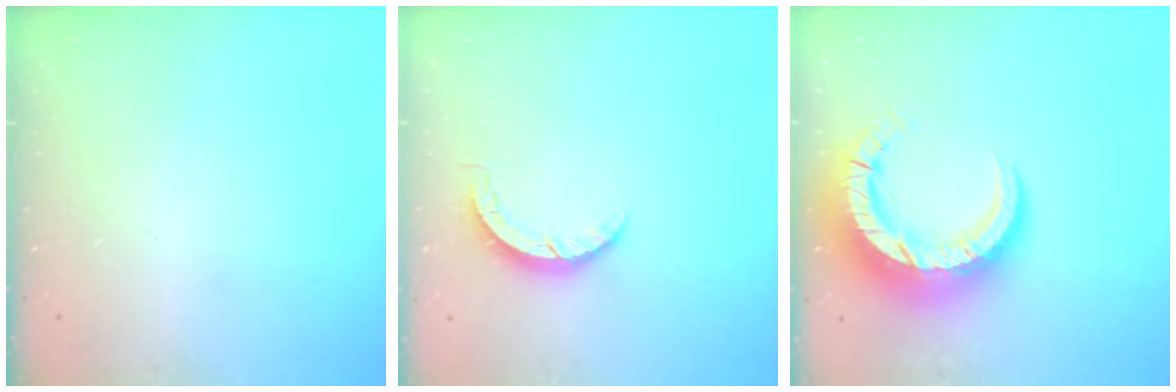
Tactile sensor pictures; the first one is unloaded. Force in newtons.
{"total": 3.3, "press": 3.3, "slide": 0.4}
{"total": 15.2, "press": 15.1, "slide": 1.6}